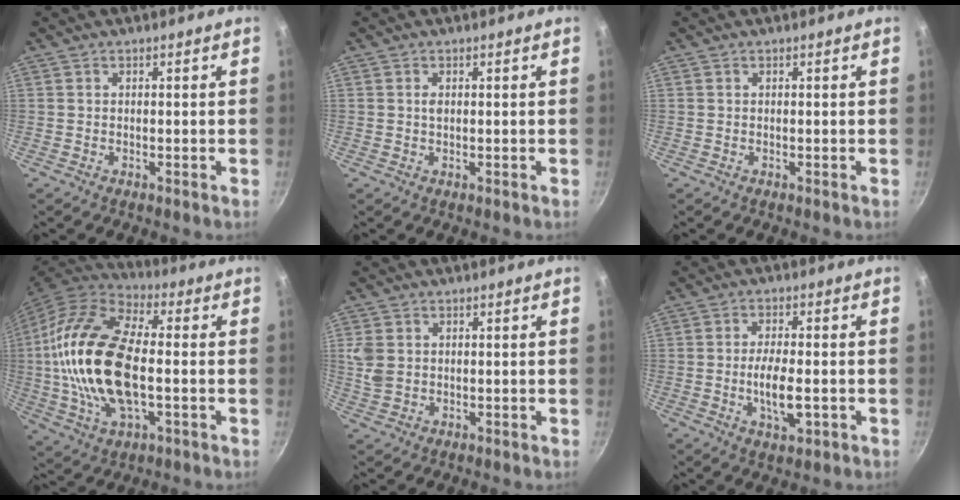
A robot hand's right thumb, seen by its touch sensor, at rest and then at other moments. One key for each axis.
{"total": 0.9, "fx": 0.2, "fy": 0.6, "fz": 0.7, "tx": -0.011, "ty": 0.000, "tz": 0.002}
{"total": 0.0}
{"total": 23.3, "fx": -1.2, "fy": 11.1, "fz": 20.4, "tx": -0.426, "ty": 0.012, "tz": -0.025}
{"total": 4.2, "fx": 0.6, "fy": 3.2, "fz": 2.6, "tx": -0.057, "ty": 0.001, "tz": 0.017}
{"total": 6.8, "fx": -1.4, "fy": 2.9, "fz": 6.0, "tx": -0.106, "ty": -0.001, "tz": -0.022}